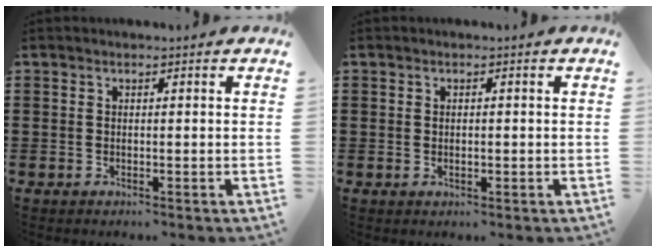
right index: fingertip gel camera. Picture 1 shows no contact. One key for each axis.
{"total": 0.8, "fx": 0.0, "fy": 0.4, "fz": 0.7, "tx": -0.015, "ty": 0.001, "tz": -0.001}